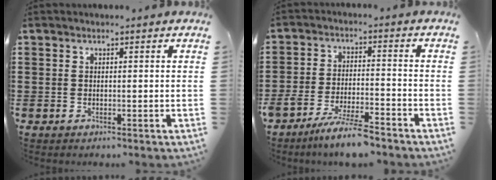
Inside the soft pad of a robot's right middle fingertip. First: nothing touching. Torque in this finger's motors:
{"motor_torque": [1.21, -0.93, 0.65, 0.10]}